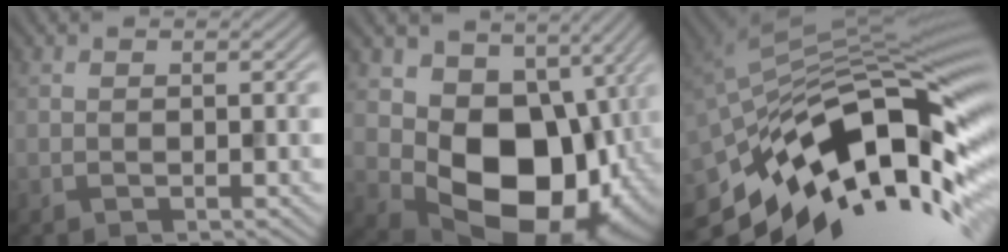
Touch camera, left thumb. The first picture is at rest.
{"total": 15.3, "force": [0.0, 11.7, 10.0], "torque": [-0.152, -0.048, 0.015]}
{"total": 15.1, "force": [-7.0, 5.7, 12.0], "torque": [-0.213, 0.002, -0.135]}